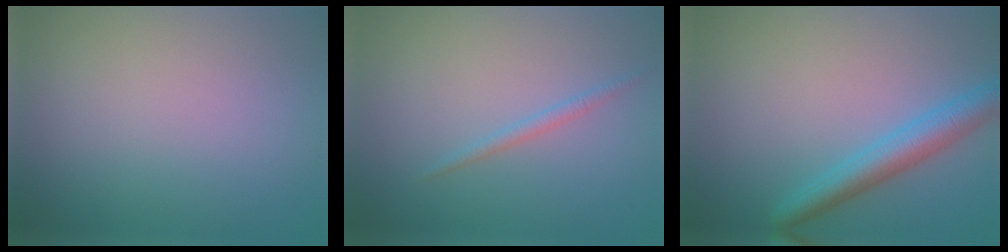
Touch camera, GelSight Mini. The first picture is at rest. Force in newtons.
{"total": 1.0, "press": 1.0, "slide": 0.1}
{"total": 3.7, "press": 3.7, "slide": 0.1}